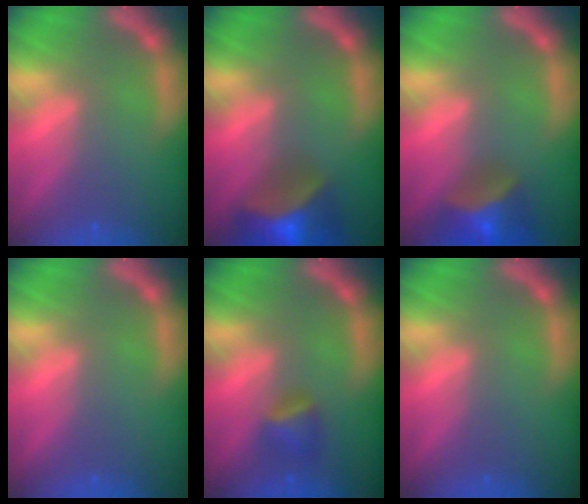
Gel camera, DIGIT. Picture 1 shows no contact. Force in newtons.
{"total": 9.5}
{"total": 6.5}
{"total": 0.0}
{"total": 2.4}
{"total": 0.0}